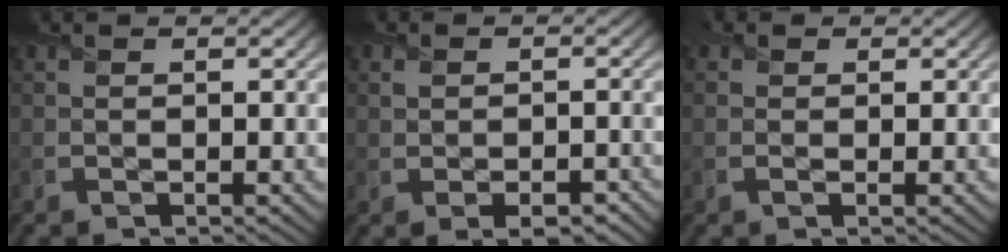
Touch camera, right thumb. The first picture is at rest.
{"total": 3.8, "force": [-1.1, 2.4, 2.8], "torque": [-0.040, -0.011, -0.010]}
{"total": 1.4, "force": [0.1, 1.1, 0.9], "torque": [-0.020, 0.001, 0.000]}